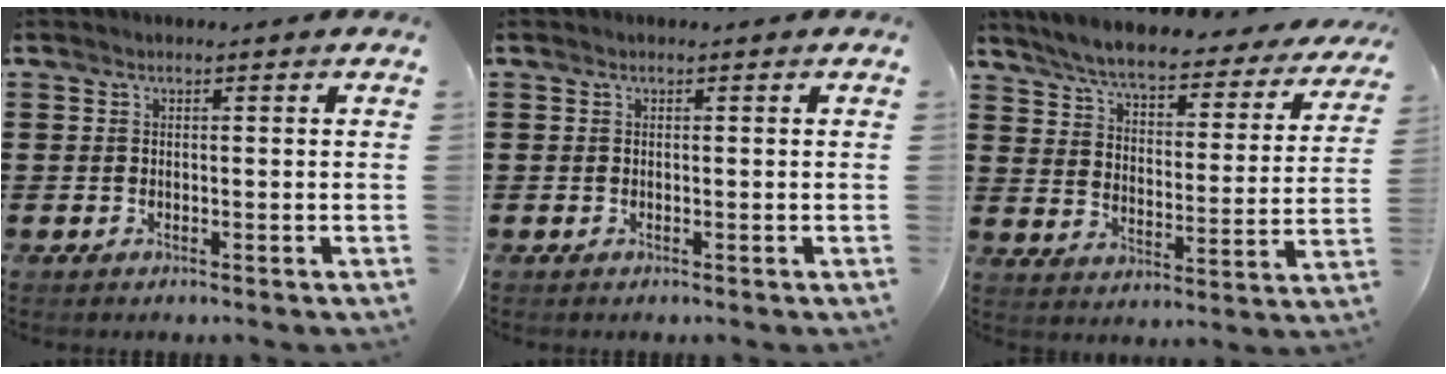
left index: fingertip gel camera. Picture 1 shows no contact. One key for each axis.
{"total": 0.0}
{"total": 6.2, "fx": 5.7, "fy": 0.4, "fz": 2.4, "tx": -0.073, "ty": -0.038, "tz": 0.096}